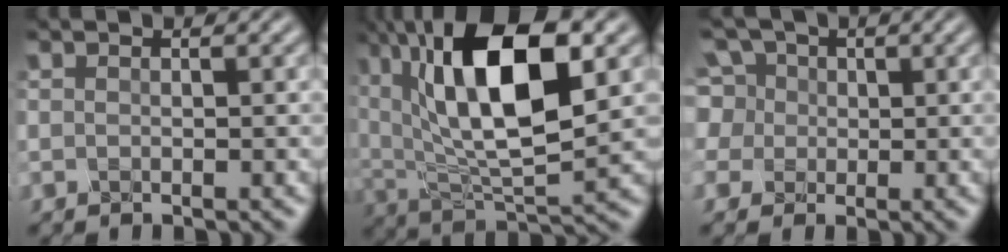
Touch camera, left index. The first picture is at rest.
{"total": 11.9, "force": [4.2, 4.3, 10.3], "torque": [-0.191, 0.007, 0.083]}
{"total": 3.8, "force": [0.9, 3.6, 0.7], "torque": [-0.052, 0.028, 0.006]}